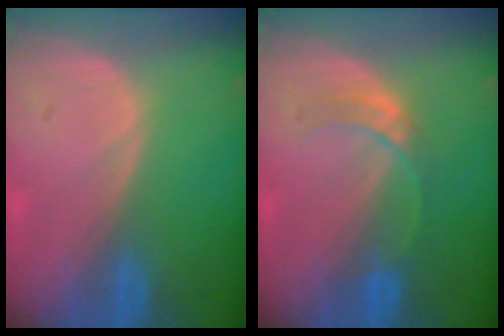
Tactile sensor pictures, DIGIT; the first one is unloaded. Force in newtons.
{"total": 3.3, "press": 3.3, "slide": 0.3}